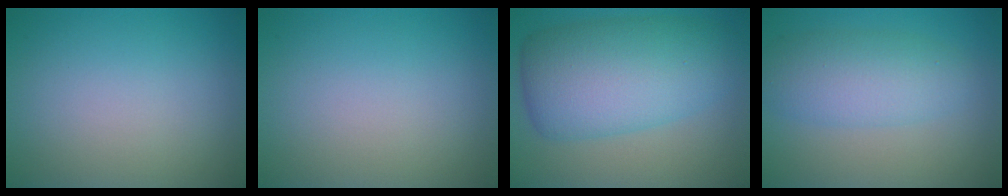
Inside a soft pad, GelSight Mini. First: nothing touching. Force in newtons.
{"total": 0.0}
{"total": 9.3, "press": 9.3, "slide": 0.1}
{"total": 4.6, "press": 4.6, "slide": 0.1}